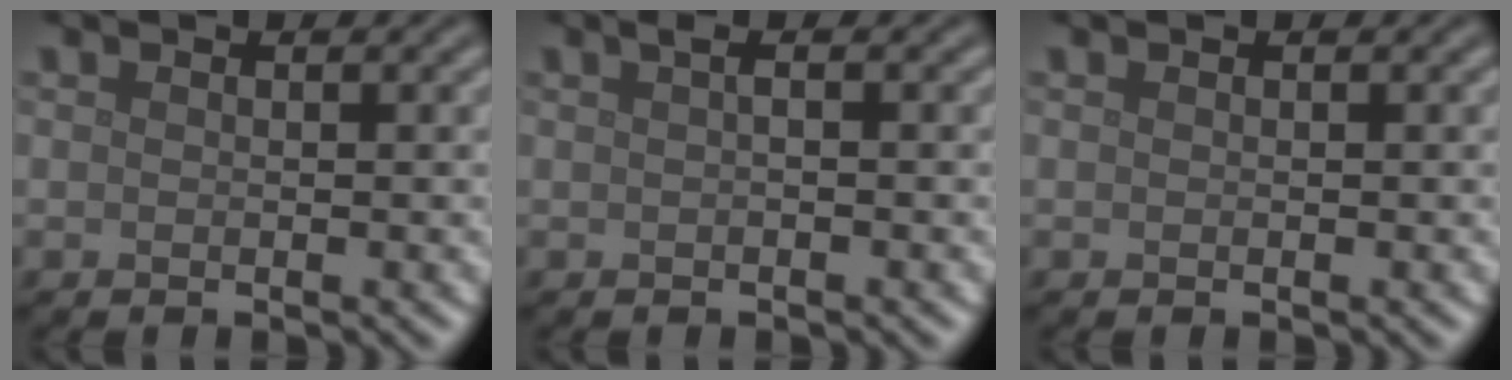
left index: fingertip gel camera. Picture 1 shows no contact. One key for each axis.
{"total": 0.9, "fx": 0.1, "fy": 0.2, "fz": 0.9, "tx": -0.018, "ty": 0.003, "tz": 0.001}
{"total": 0.0}